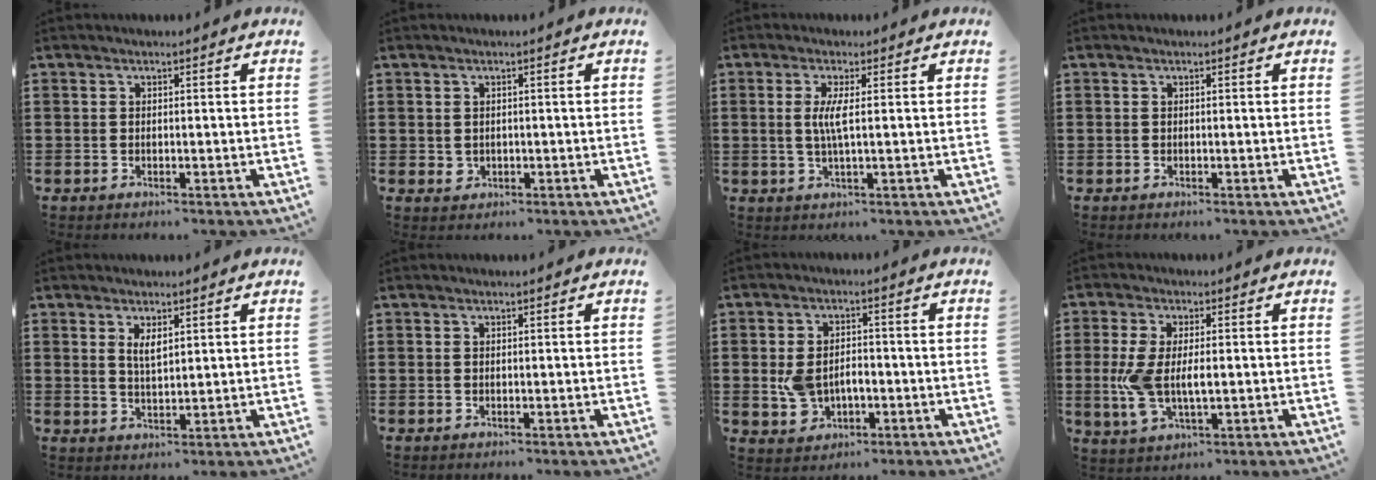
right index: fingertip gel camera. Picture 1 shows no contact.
{"total": 1.2, "force": [0.1, 1.1, 0.6], "torque": [-0.012, 0.007, 0.001]}
{"total": 3.7, "force": [0.3, 0.2, 3.6], "torque": [-0.077, -0.007, 0.001]}
{"total": 0.0}
{"total": 2.8, "force": [1.4, 1.0, 2.2], "torque": [-0.047, 0.004, 0.024]}
{"total": 0.0}
{"total": 4.8, "force": [-0.6, 3.4, 3.3], "torque": [-0.086, 0.001, -0.018]}
{"total": 7.1, "force": [-0.3, 3.5, 6.2], "torque": [-0.150, -0.005, -0.012]}